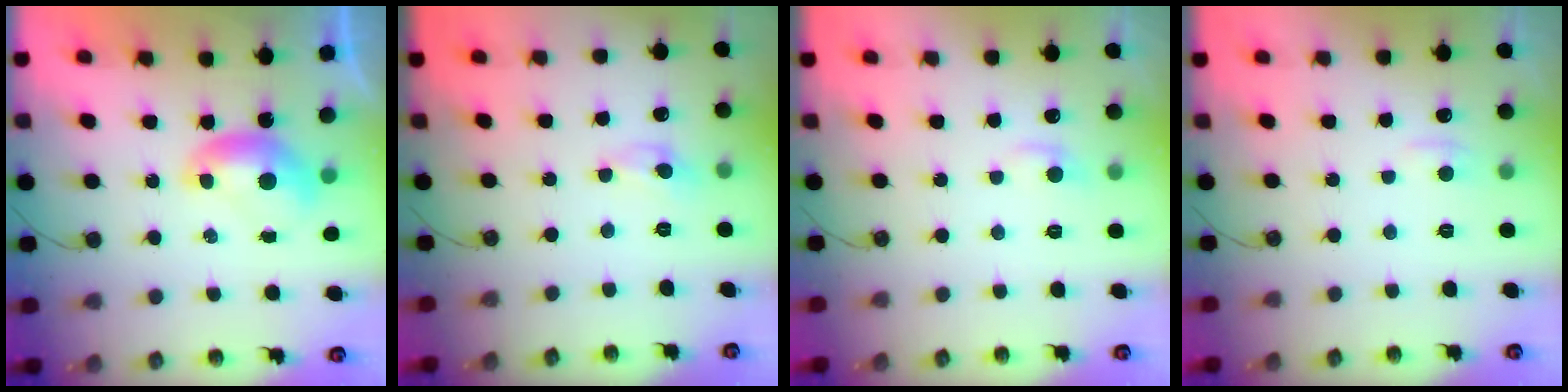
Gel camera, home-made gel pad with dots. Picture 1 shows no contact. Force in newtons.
{"total": 0.0}
{"total": 0.7, "press": 0.1, "slide": 0.7}
{"total": 0.6, "press": 0.1, "slide": 0.6}